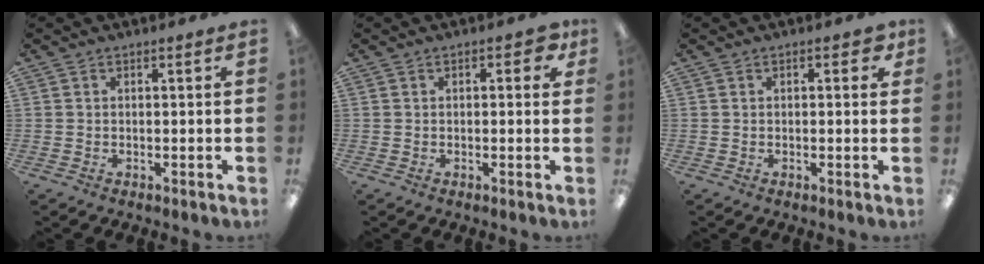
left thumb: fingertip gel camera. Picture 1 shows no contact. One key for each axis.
{"total": 3.8, "fx": 1.4, "fy": 2.0, "fz": 3.0, "tx": -0.035, "ty": 0.000, "tz": 0.018}
{"total": 2.8, "fx": 1.0, "fy": 1.5, "fz": 2.2, "tx": -0.028, "ty": 0.002, "tz": 0.013}